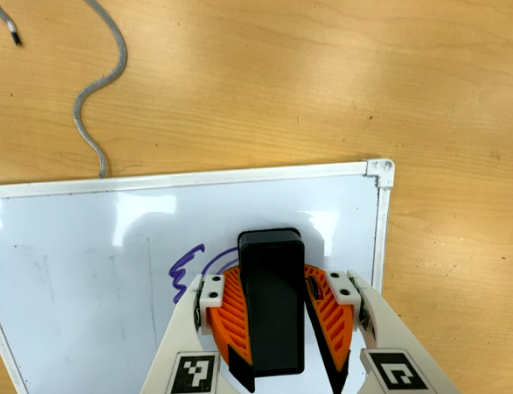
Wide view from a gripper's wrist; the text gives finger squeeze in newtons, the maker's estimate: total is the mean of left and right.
{"total": 18.7, "left": 21.4, "right": 16.0}